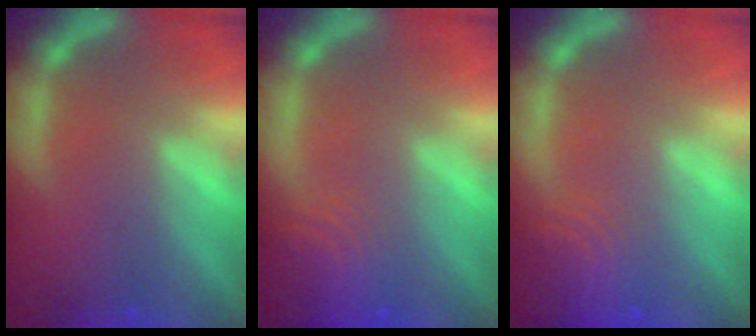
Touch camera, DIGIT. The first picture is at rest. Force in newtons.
{"total": 6.1}
{"total": 5.6}